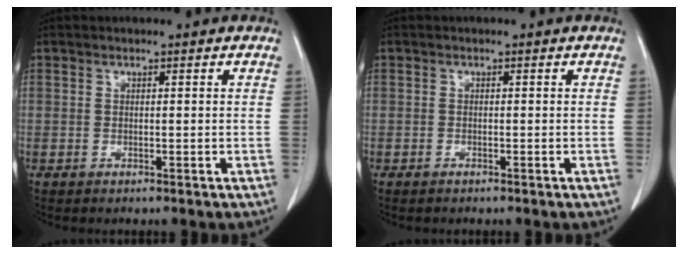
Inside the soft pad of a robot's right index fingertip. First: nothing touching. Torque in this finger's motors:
{"motor_torque": [0.13, -0.10, -0.01, 0.01]}